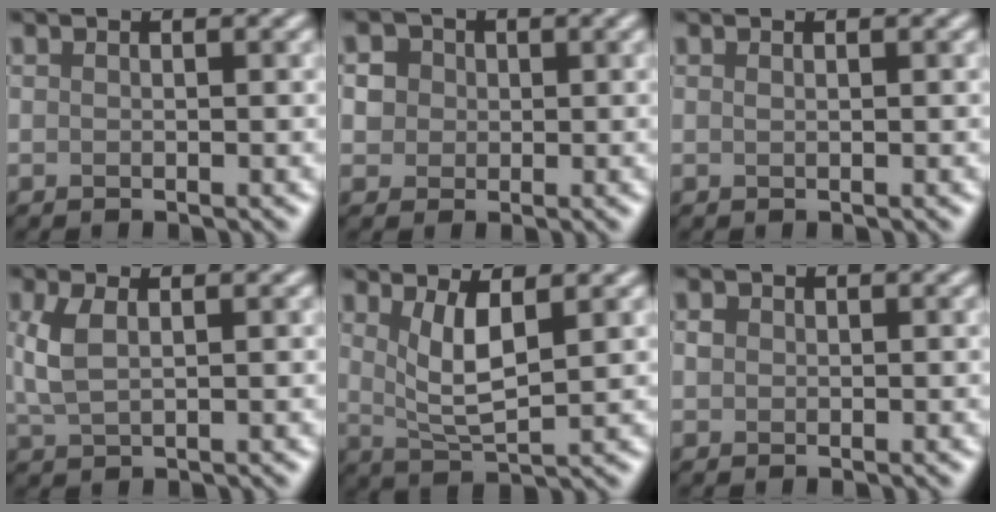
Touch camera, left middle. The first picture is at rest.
{"total": 3.6, "force": [1.2, 3.1, 1.5], "torque": [-0.020, 0.014, 0.011]}
{"total": 0.0}
{"total": 3.0, "force": [0.9, 1.5, 2.4], "torque": [-0.061, 0.003, 0.020]}
{"total": 4.0, "force": [1.4, 1.2, 3.6], "torque": [-0.073, -0.011, 0.031]}
{"total": 0.8, "force": [0.1, 0.7, 0.2], "torque": [-0.003, 0.002, 0.000]}